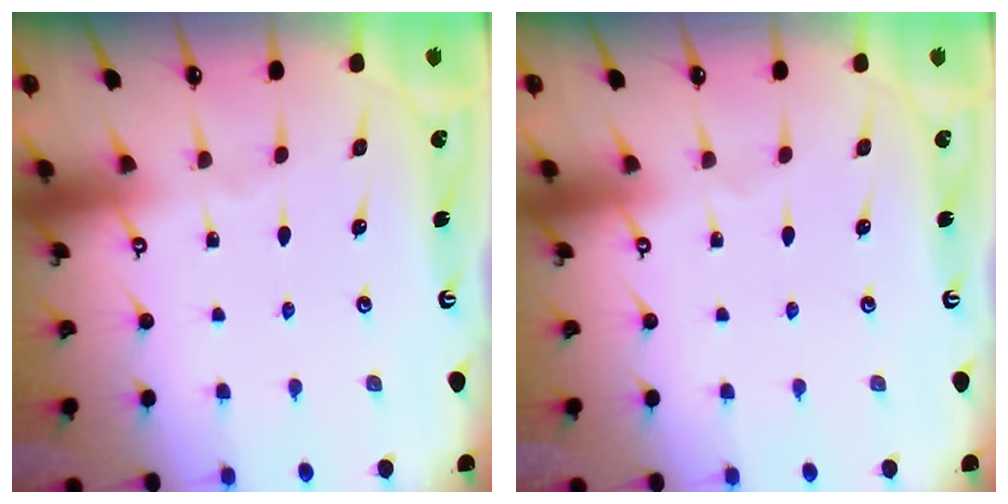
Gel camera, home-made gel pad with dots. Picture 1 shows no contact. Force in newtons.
{"total": 0.0}